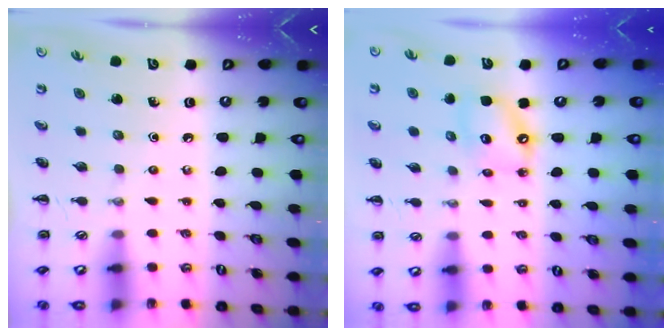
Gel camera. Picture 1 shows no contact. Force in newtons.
{"total": 8.2, "press": 8.1, "slide": 1.7}